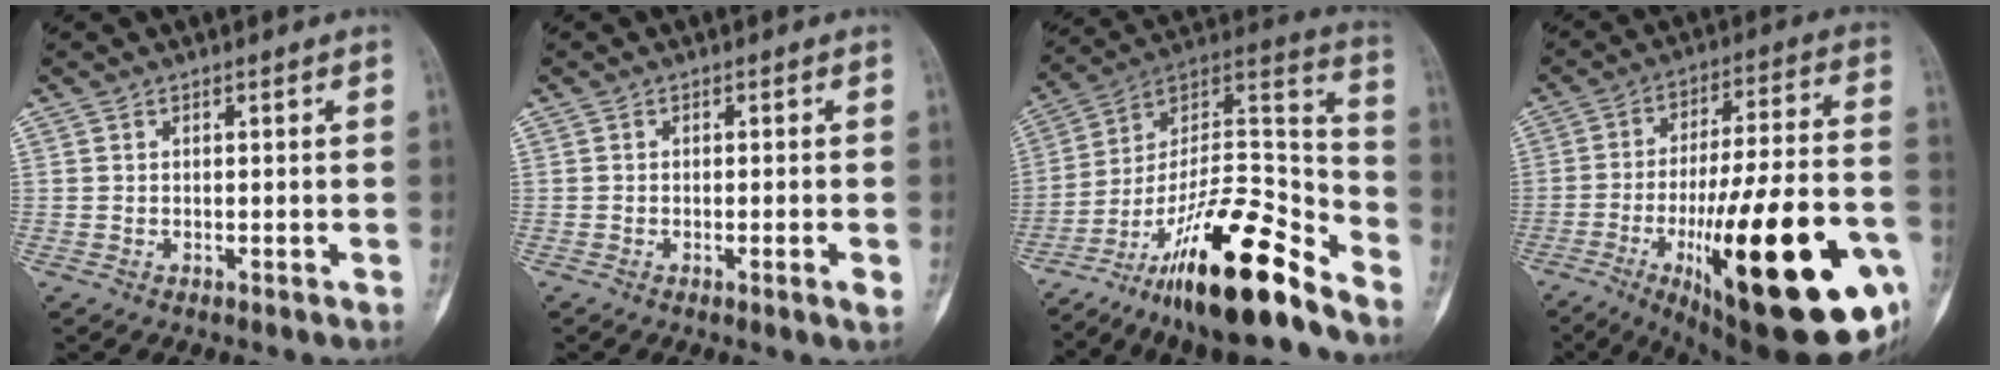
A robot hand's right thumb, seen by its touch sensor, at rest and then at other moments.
{"total": 1.9, "force": [-0.6, 0.0, 1.8], "torque": [-0.031, -0.006, -0.012]}
{"total": 26.0, "force": [-18.0, 6.4, 17.6], "torque": [-0.268, 0.099, -0.305]}
{"total": 34.6, "force": [-12.2, 9.4, 31.0], "torque": [-0.420, 0.025, -0.172]}